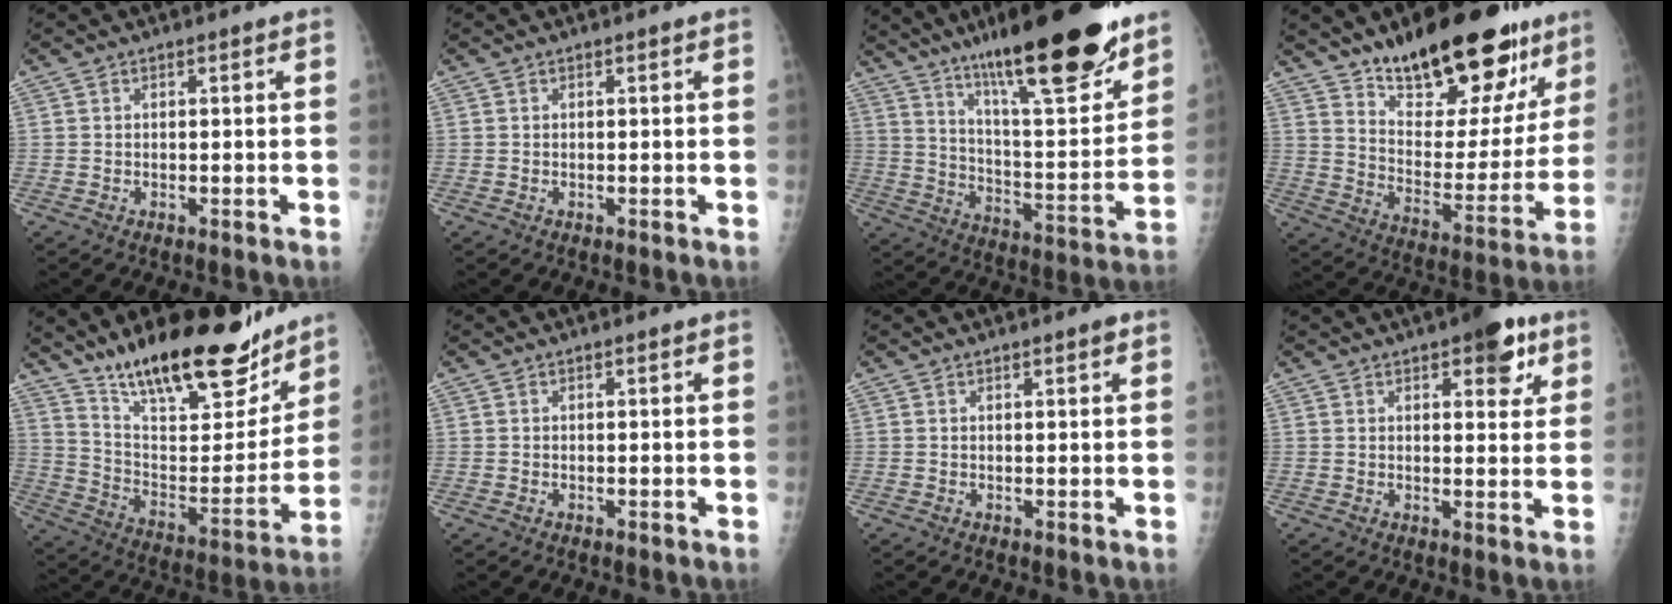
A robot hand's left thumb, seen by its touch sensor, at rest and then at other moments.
{"total": 0.0}
{"total": 27.2, "force": [18.5, 5.8, 19.1], "torque": [-0.277, -0.076, 0.300]}
{"total": 25.6, "force": [17.7, 10.2, 15.5], "torque": [-0.178, -0.086, 0.270]}
{"total": 25.1, "force": [19.0, 8.2, 14.3], "torque": [-0.183, -0.090, 0.309]}
{"total": 0.0}
{"total": 1.3, "force": [0.8, 0.3, 0.9], "torque": [-0.011, -0.002, 0.010]}
{"total": 7.9, "force": [4.3, 3.4, 5.7], "torque": [-0.045, -0.014, 0.049]}